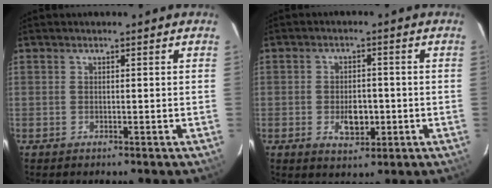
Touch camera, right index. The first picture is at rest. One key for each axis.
{"total": 5.4, "fx": -1.3, "fy": 3.4, "fz": 3.9, "tx": -0.072, "ty": -0.001, "tz": -0.015}